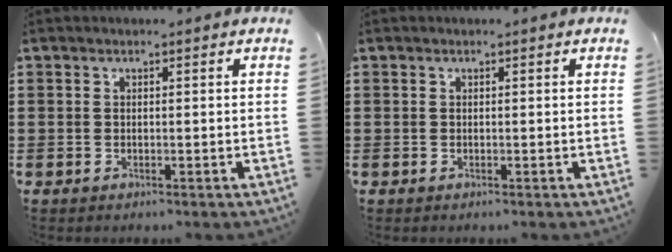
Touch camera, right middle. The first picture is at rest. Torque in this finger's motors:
{"motor_torque": [0.01, -0.01, 0.00, 0.00]}